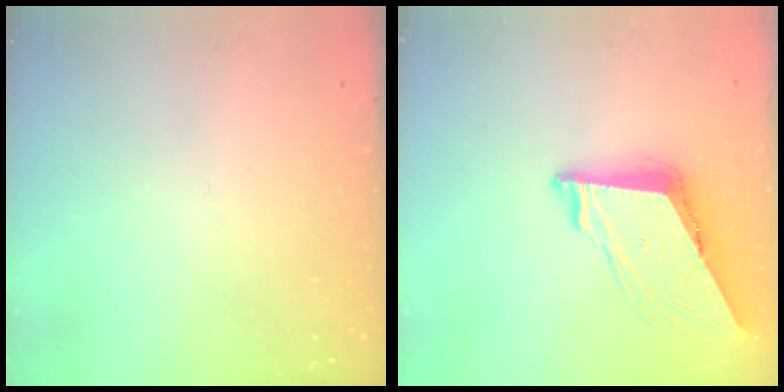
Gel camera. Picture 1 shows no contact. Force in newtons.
{"total": 8.4, "press": 8.4, "slide": 0.6}